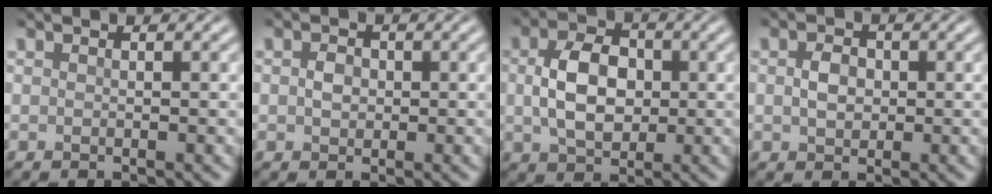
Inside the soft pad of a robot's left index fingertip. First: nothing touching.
{"total": 1.7, "force": [0.1, 1.3, 1.0], "torque": [-0.021, 0.001, -0.001]}
{"total": 5.7, "force": [0.3, 3.9, 4.1], "torque": [-0.084, 0.001, 0.004]}
{"total": 2.4, "force": [0.1, 1.8, 1.6], "torque": [-0.032, 0.002, 0.000]}